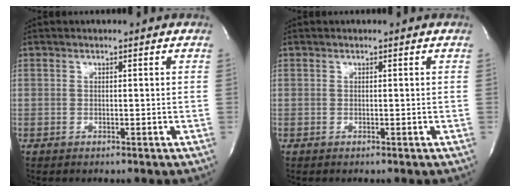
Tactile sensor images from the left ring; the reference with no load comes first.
{"total": 0.0}